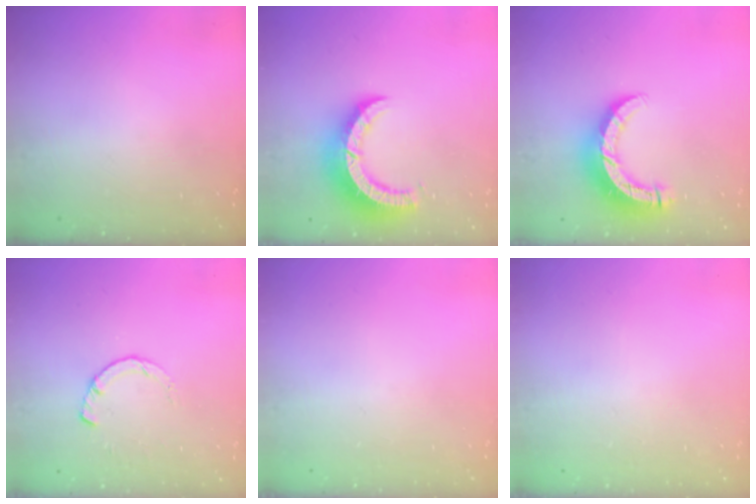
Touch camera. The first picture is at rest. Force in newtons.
{"total": 10.3, "press": 10.2, "slide": 1.1}
{"total": 10.6, "press": 10.5, "slide": 1.2}
{"total": 3.0, "press": 3.0, "slide": 0.4}
{"total": 0.0}
{"total": 2.5, "press": 2.5, "slide": 0.2}